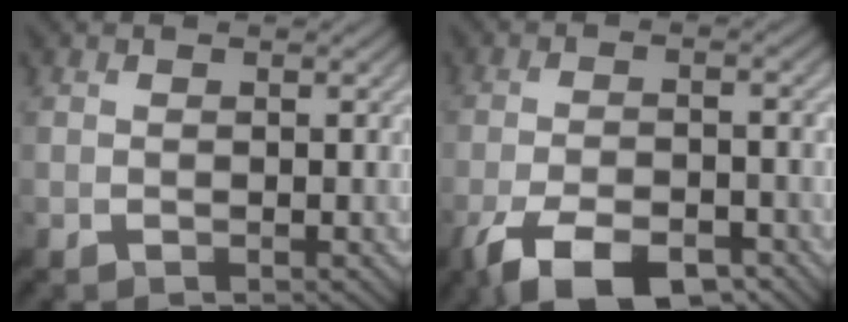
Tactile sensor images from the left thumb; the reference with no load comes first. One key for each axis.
{"total": 9.9, "fx": -6.4, "fy": 3.4, "fz": 6.7, "tx": -0.126, "ty": -0.003, "tz": -0.115}